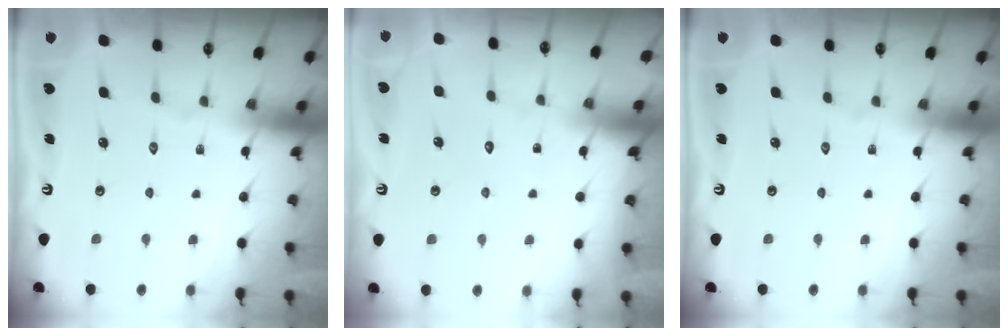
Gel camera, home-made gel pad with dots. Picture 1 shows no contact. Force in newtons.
{"total": 4.8, "press": 4.8, "slide": 0.5}
{"total": 0.0}